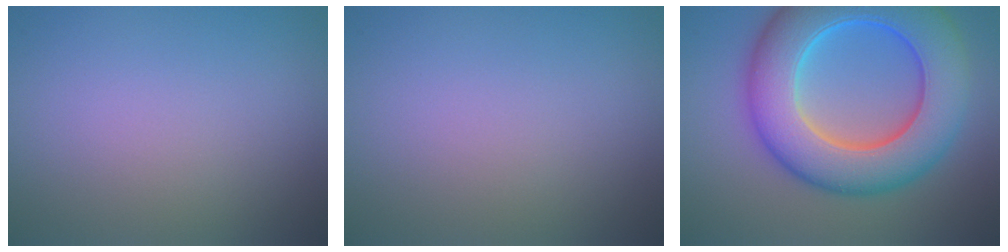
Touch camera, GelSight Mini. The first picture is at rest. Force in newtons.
{"total": 0.0}
{"total": 11.9, "press": 11.9, "slide": 0.0}